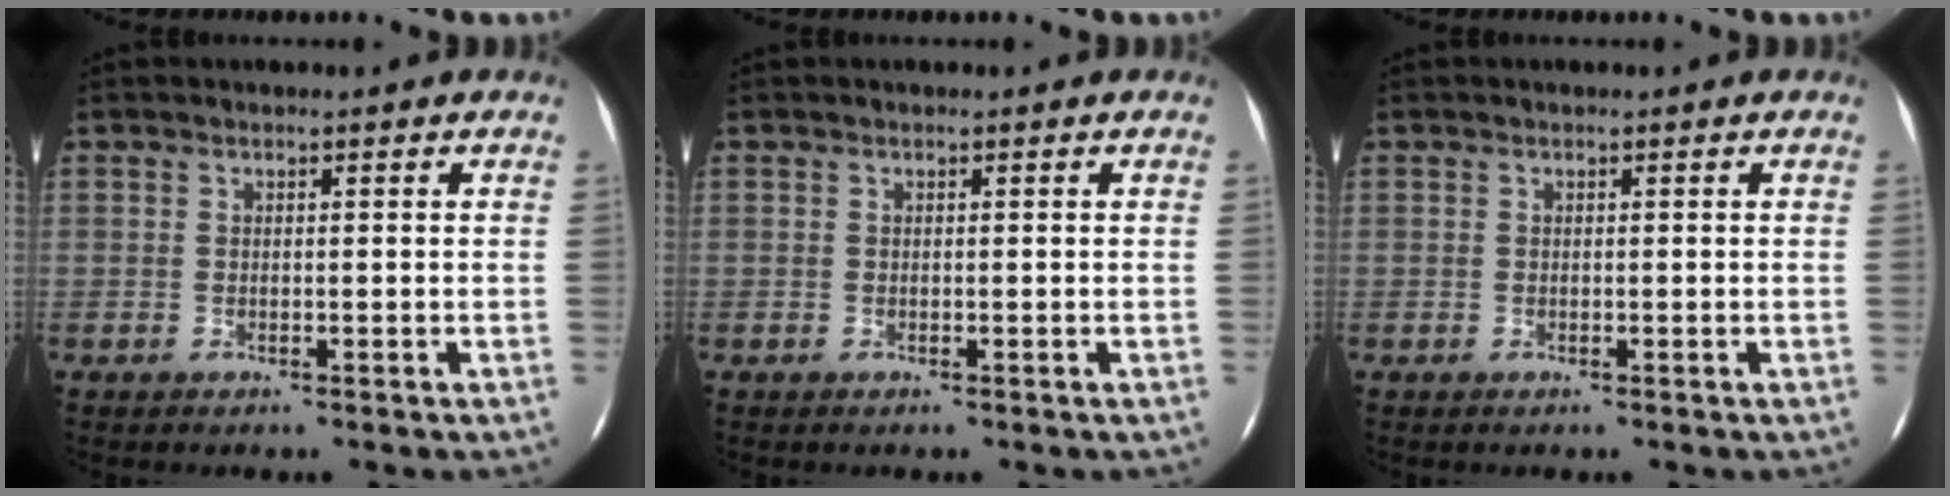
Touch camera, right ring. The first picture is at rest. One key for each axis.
{"total": 0.0}
{"total": 0.0}